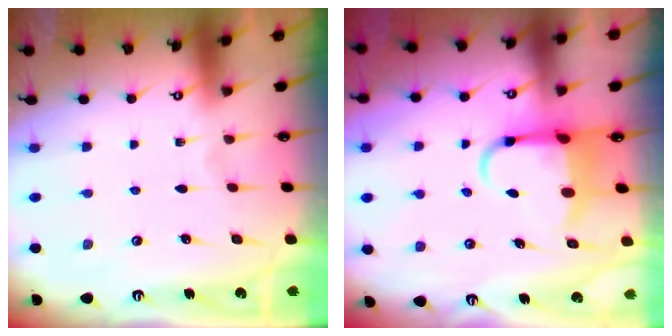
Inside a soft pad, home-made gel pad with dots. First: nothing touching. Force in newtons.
{"total": 5.6, "press": 5.4, "slide": 1.6}